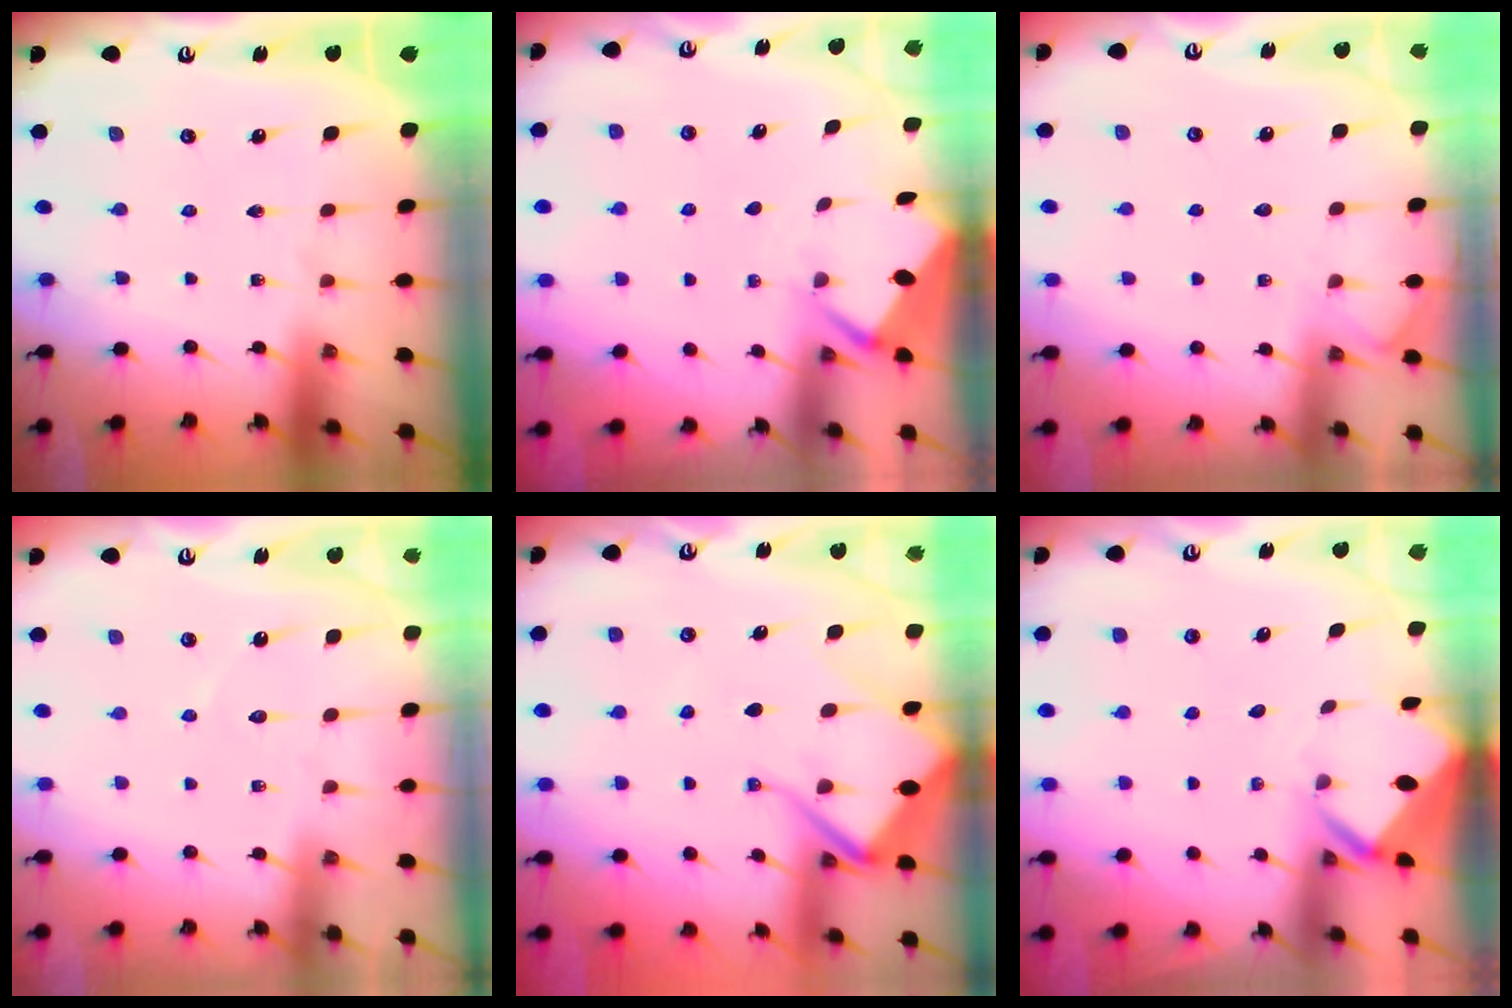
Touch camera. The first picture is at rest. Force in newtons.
{"total": 2.6, "press": 2.6, "slide": 0.3}
{"total": 4.3, "press": 4.2, "slide": 0.4}
{"total": 4.5, "press": 4.5, "slide": 0.4}
{"total": 10.7, "press": 10.7, "slide": 1.1}
{"total": 3.2, "press": 3.2, "slide": 0.1}